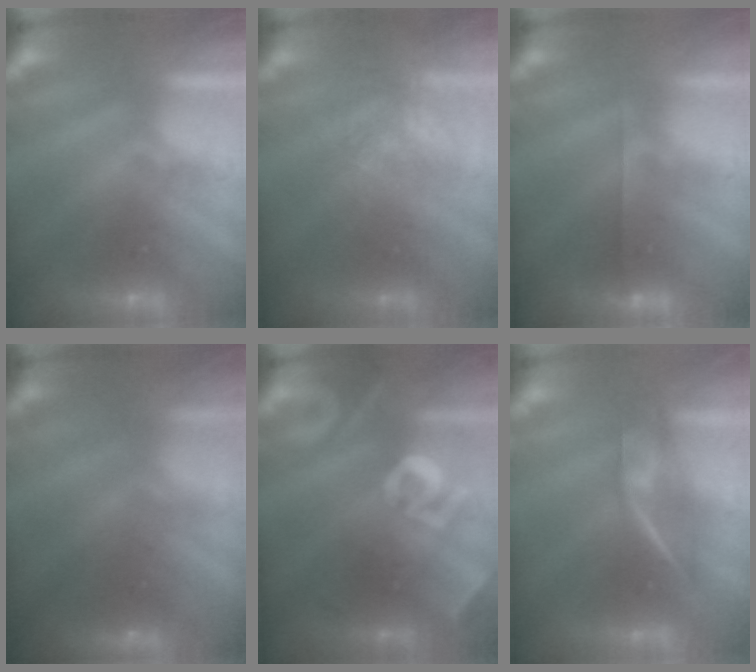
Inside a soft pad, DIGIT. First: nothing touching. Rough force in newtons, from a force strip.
{"total": 2.7}
{"total": 2.6}
{"total": 7.3}
{"total": 2.5}
{"total": 2.4}